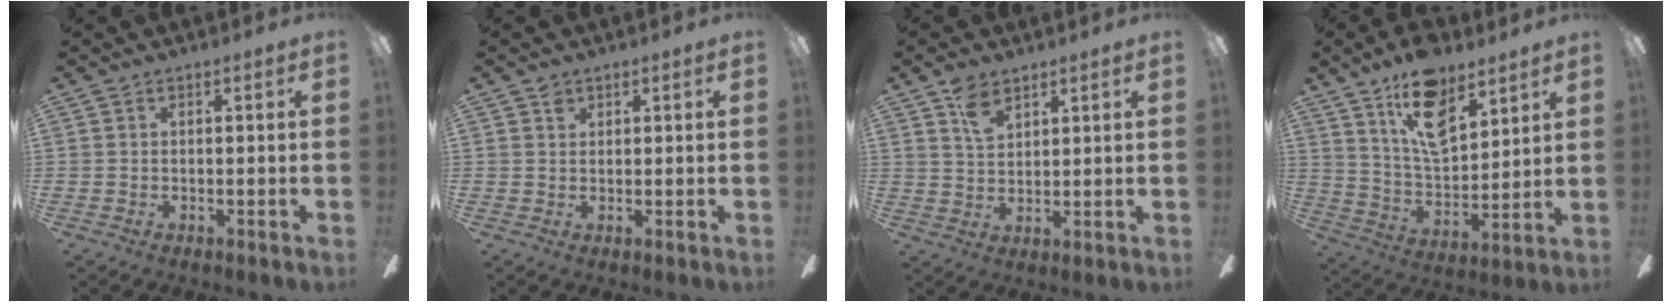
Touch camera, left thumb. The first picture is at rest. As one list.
[{"total": 1.5, "force": [1.0, 1.0, 0.4], "torque": [-0.002, -0.003, 0.018]}, {"total": 5.6, "force": [3.8, 2.9, 2.9], "torque": [-0.050, -0.011, 0.069]}, {"total": 16.0, "force": [10.3, 7.8, 9.4], "torque": [-0.166, -0.040, 0.186]}]